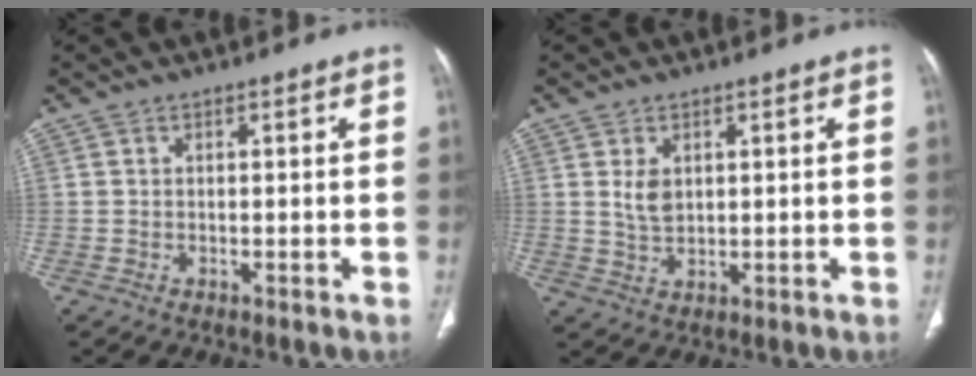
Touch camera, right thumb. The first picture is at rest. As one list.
[{"total": 3.7, "force": [1.1, 2.4, 2.6], "torque": [-0.042, -0.010, 0.028]}]